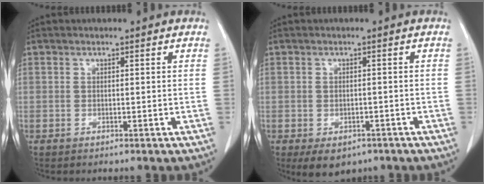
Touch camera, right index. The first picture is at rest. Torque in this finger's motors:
{"motor_torque": [0.05, -0.12, 0.08, 0.00]}